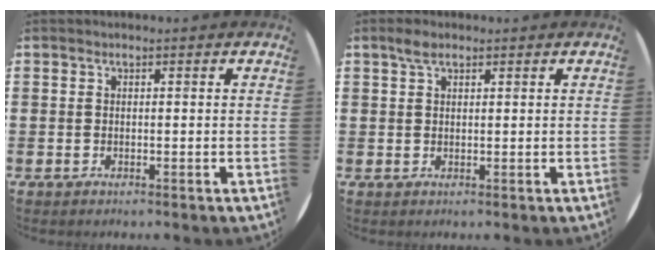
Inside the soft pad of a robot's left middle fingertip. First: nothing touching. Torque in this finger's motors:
{"motor_torque": [0.49, -0.40, -0.06, 0.00]}